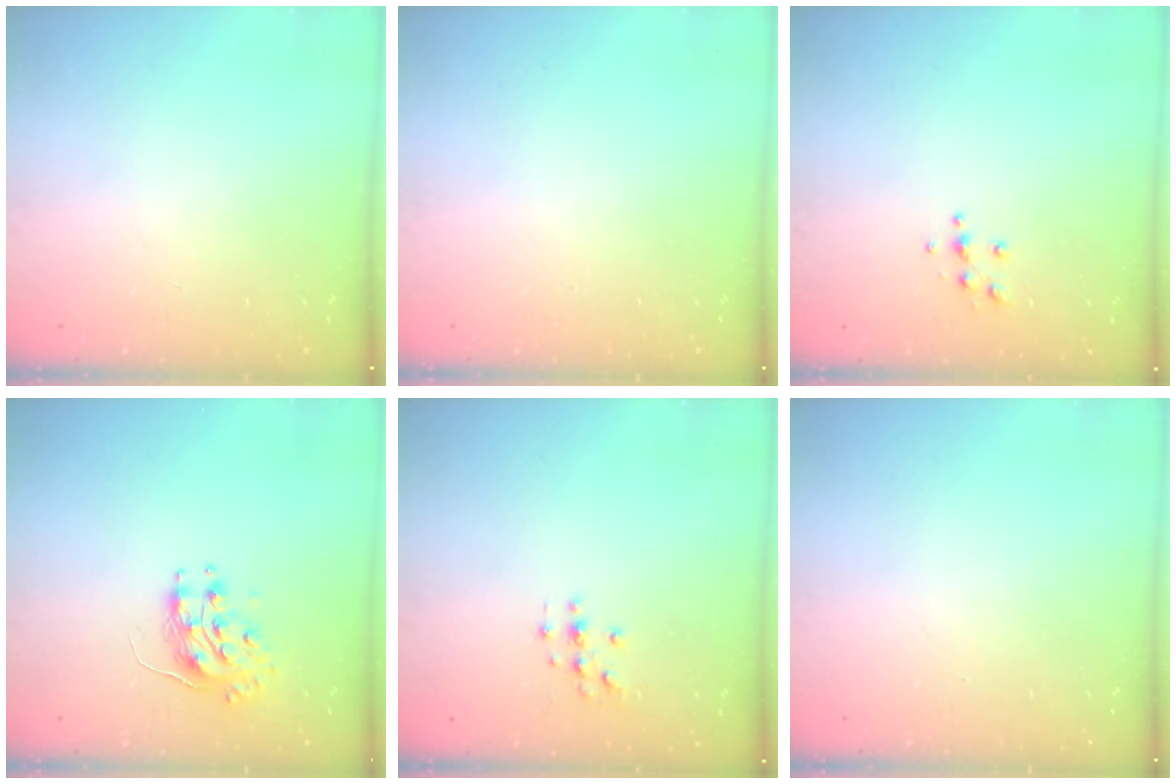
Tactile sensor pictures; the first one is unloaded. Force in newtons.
{"total": 0.0}
{"total": 4.9, "press": 4.9, "slide": 0.5}
{"total": 8.6, "press": 8.6, "slide": 0.3}
{"total": 2.0, "press": 2.0, "slide": 0.2}
{"total": 0.0}